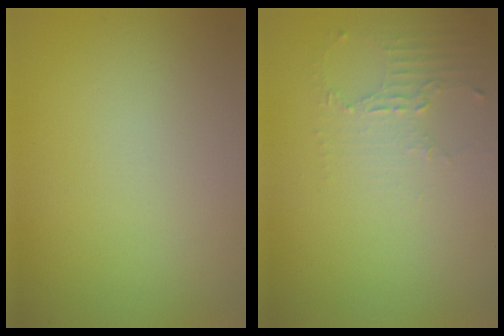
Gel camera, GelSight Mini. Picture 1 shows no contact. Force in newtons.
{"total": 2.2, "press": 1.6, "slide": 1.5}